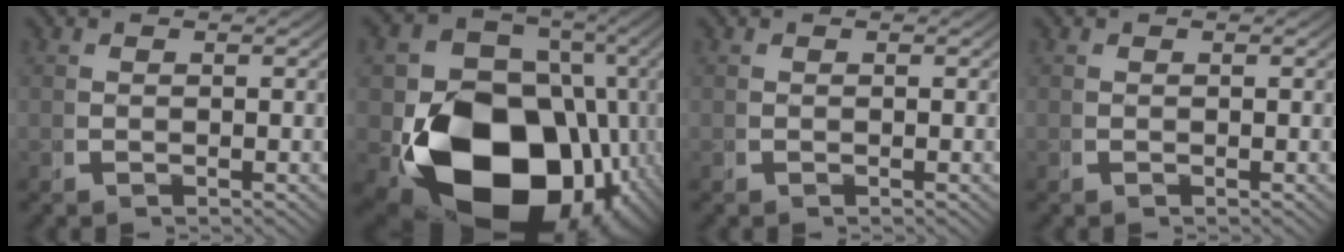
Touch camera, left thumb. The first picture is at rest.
{"total": 25.6, "force": [-5.8, 18.0, 17.3], "torque": [-0.312, -0.107, -0.052]}
{"total": 0.0}
{"total": 0.0}